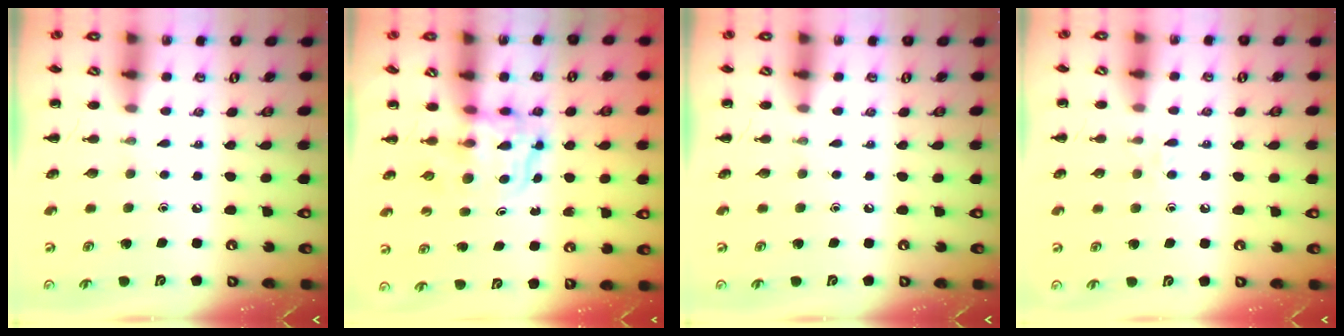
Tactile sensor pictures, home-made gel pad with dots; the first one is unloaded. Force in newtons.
{"total": 3.5, "press": 3.4, "slide": 0.2}
{"total": 0.0}
{"total": 3.3, "press": 3.1, "slide": 1.1}